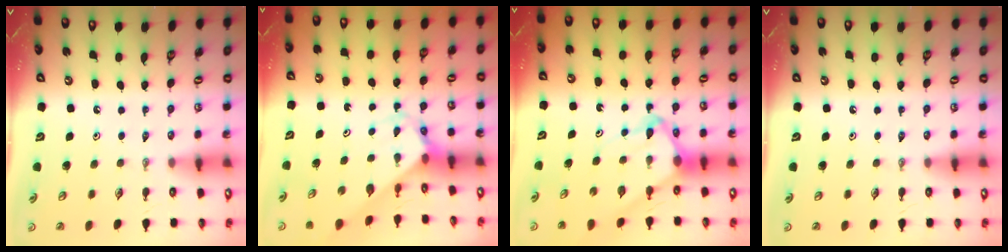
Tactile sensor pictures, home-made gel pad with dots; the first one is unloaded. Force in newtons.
{"total": 2.9, "press": 2.9, "slide": 0.1}
{"total": 6.6, "press": 6.6, "slide": 0.5}
{"total": 0.0}